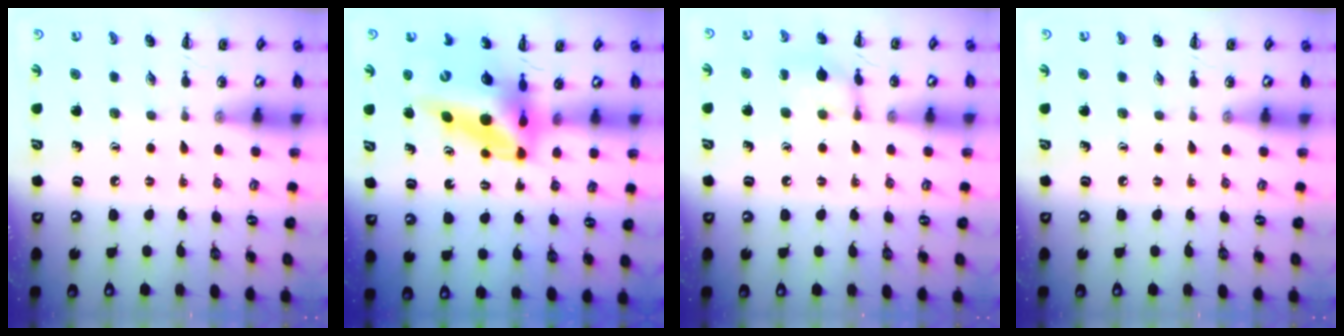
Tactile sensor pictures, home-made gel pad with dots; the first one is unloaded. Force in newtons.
{"total": 12.3, "press": 11.8, "slide": 3.6}
{"total": 9.2, "press": 9.2, "slide": 1.0}
{"total": 0.0}